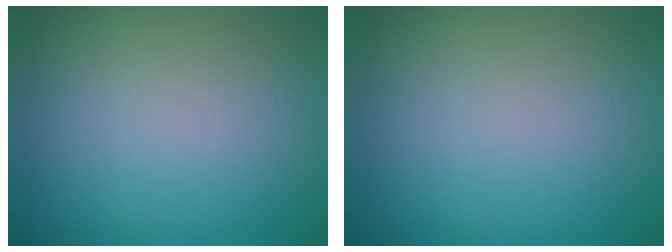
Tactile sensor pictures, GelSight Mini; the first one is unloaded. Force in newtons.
{"total": 0.0}